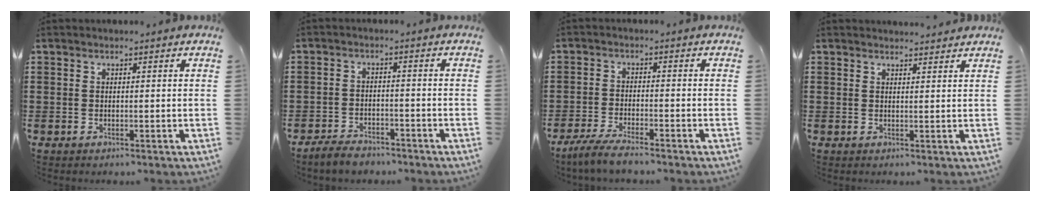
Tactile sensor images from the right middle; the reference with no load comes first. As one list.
[{"total": 3.4, "force": [-3.2, 1.0, 0.7], "torque": [-0.021, 0.005, -0.068]}, {"total": 4.5, "force": [-4.0, 0.4, 1.9], "torque": [-0.046, -0.007, -0.080]}, {"total": 1.6, "force": [1.6, 0.2, 0.1], "torque": [0.002, -0.001, 0.029]}]